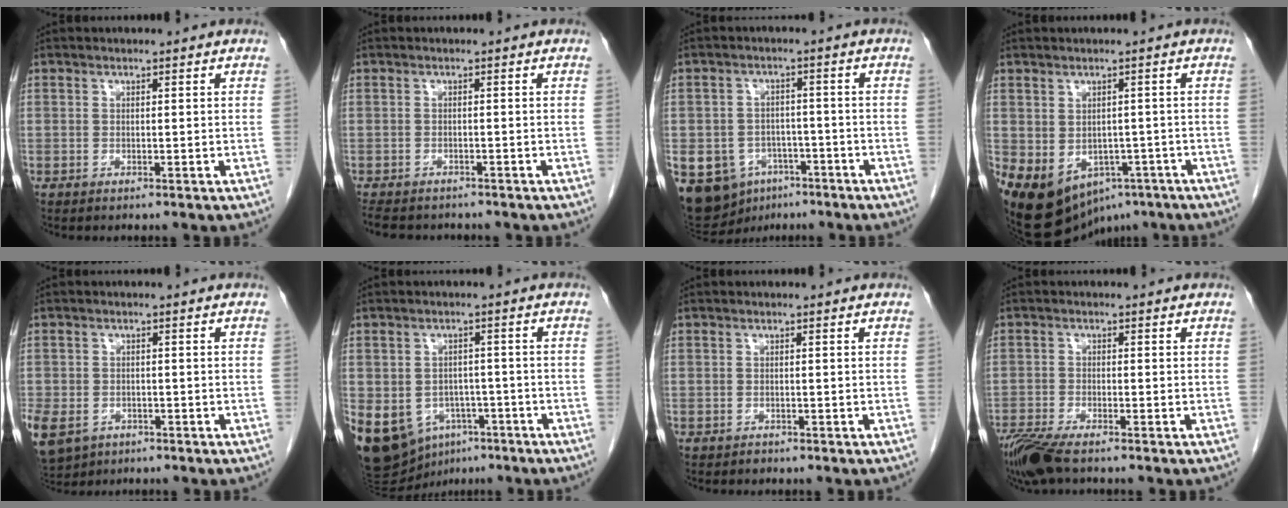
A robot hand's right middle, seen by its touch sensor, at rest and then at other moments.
{"total": 7.3, "force": [-6.3, 2.6, 2.5], "torque": [-0.049, -0.004, -0.086]}
{"total": 14.0, "force": [-6.9, 10.8, 5.7], "torque": [-0.135, 0.011, -0.096]}
{"total": 16.1, "force": [-8.6, 10.5, 8.7], "torque": [-0.192, -0.020, -0.110]}
{"total": 19.4, "force": [-8.4, 15.3, 8.4], "torque": [-0.299, -0.025, -0.121]}
{"total": 16.5, "force": [-7.8, 12.2, 7.9], "torque": [-0.194, 0.008, -0.105]}
{"total": 0.5, "force": [-0.5, 0.3, 0.0], "torque": [-0.007, 0.000, -0.008]}
{"total": 6.4, "force": [-5.0, 1.0, 3.8], "torque": [-0.078, -0.018, -0.095]}